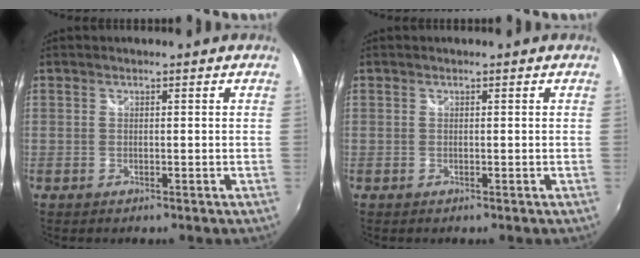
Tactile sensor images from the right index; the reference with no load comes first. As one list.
[{"total": 0.0}]